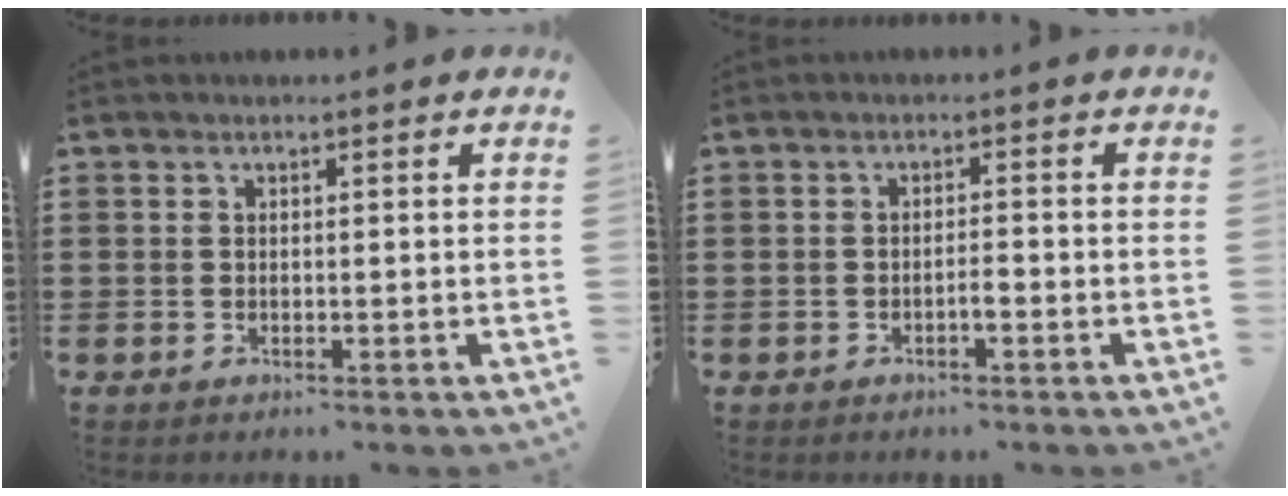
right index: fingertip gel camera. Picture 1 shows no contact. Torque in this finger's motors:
{"motor_torque": [0.65, 0.65, 0.10, 0.04]}